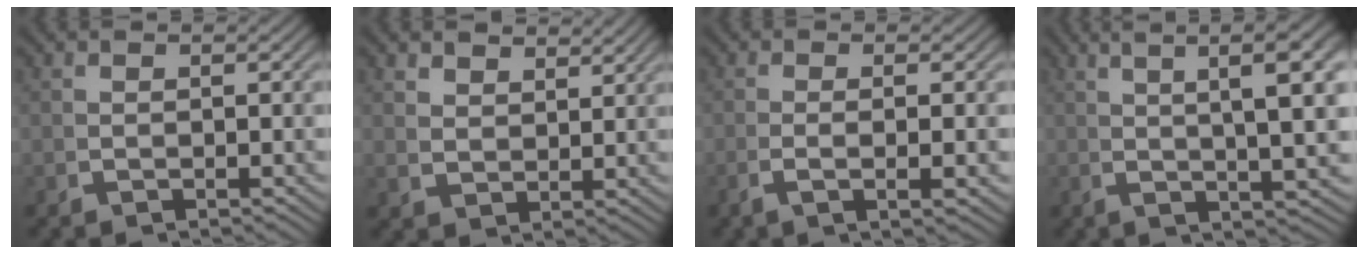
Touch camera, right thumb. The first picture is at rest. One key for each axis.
{"total": 3.3, "fx": 3.0, "fy": 1.1, "fz": 0.9, "tx": -0.011, "ty": 0.000, "tz": 0.063}
{"total": 2.2, "fx": -0.3, "fy": 0.2, "fz": 2.2, "tx": -0.048, "ty": 0.000, "tz": -0.006}
{"total": 9.2, "fx": 3.8, "fy": 2.4, "fz": 8.1, "tx": -0.096, "ty": 0.025, "tz": 0.055}